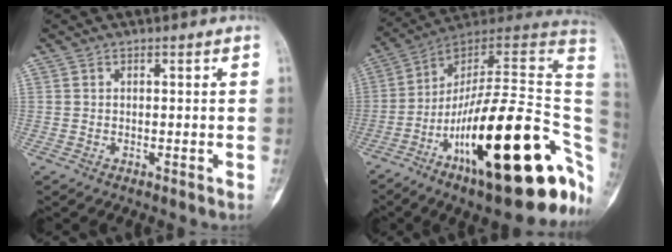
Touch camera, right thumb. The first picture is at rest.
{"total": 31.9, "force": [-9.6, 10.3, 28.7], "torque": [-0.351, 0.071, -0.150]}